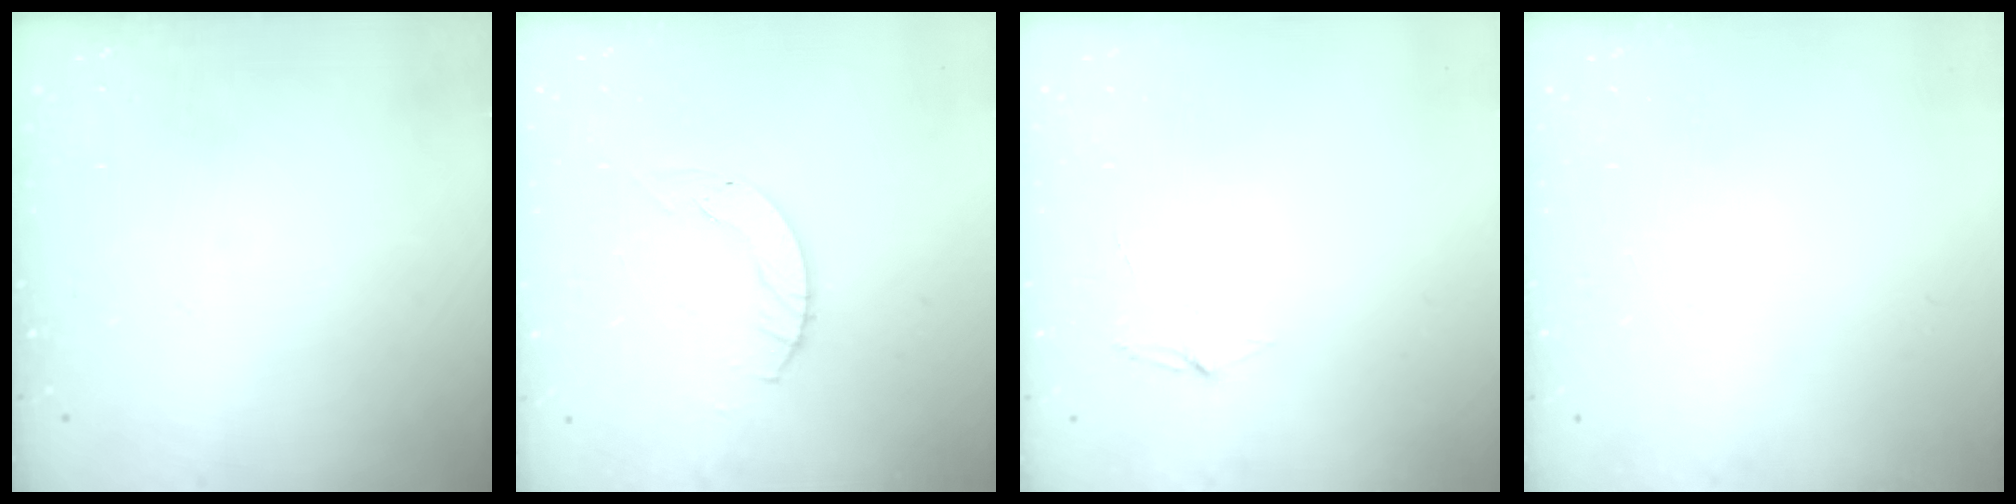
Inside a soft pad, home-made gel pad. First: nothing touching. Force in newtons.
{"total": 4.5, "press": 4.5, "slide": 0.5}
{"total": 3.8, "press": 3.8, "slide": 0.4}
{"total": 0.0}